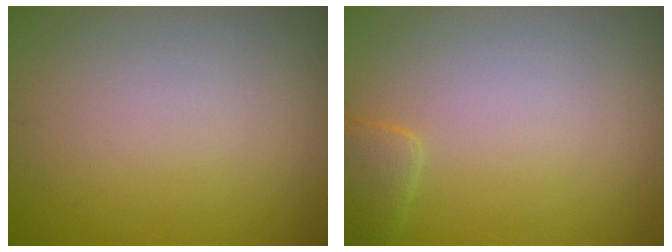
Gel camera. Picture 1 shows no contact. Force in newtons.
{"total": 1.7, "press": 1.7, "slide": 0.2}